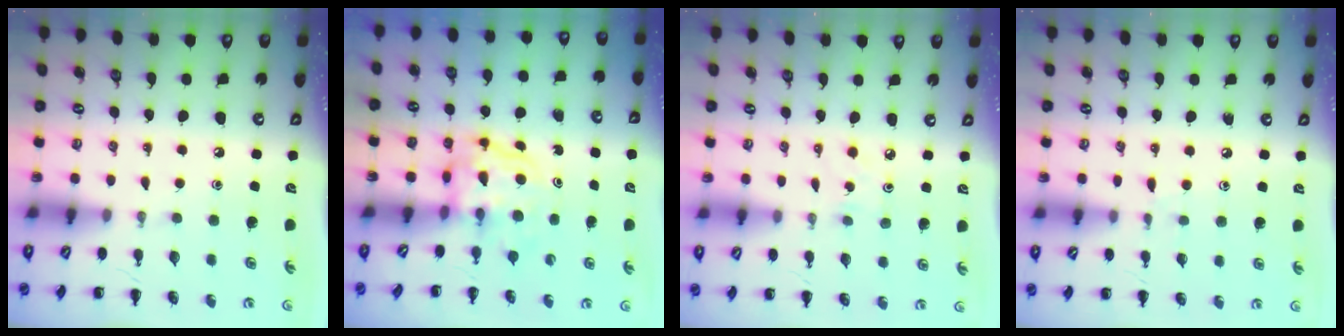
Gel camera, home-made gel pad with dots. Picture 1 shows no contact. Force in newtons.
{"total": 4.0, "press": 4.0, "slide": 0.3}
{"total": 2.1, "press": 2.0, "slide": 0.7}
{"total": 3.8, "press": 3.4, "slide": 1.7}